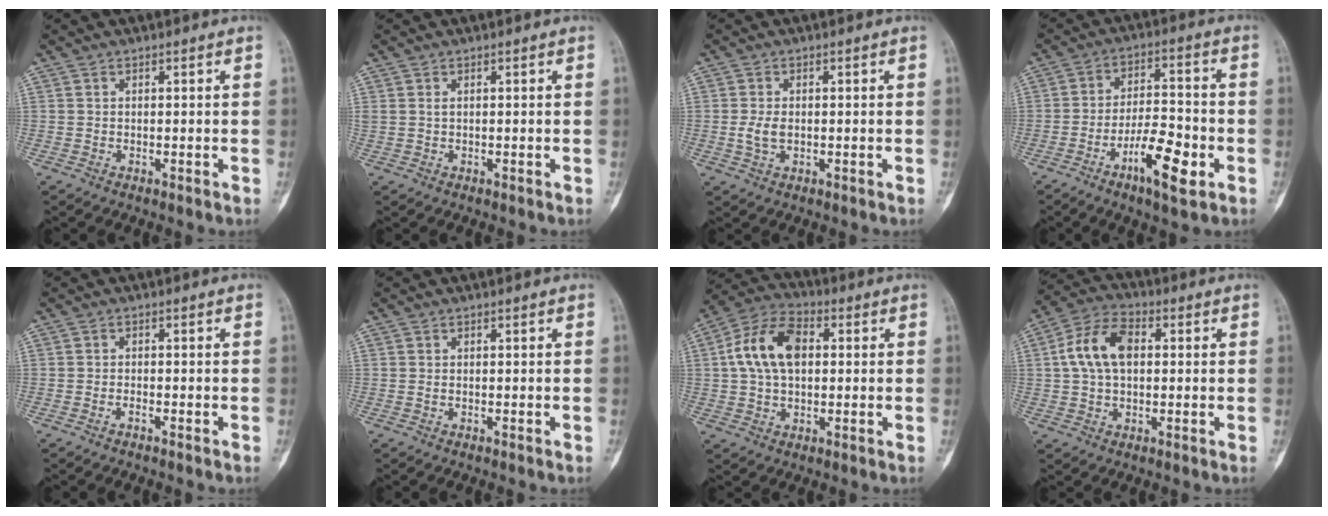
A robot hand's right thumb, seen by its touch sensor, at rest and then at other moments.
{"total": 0.7, "force": [0.4, 0.3, 0.5], "torque": [-0.013, 0.004, 0.011]}
{"total": 3.1, "force": [-0.2, 1.9, 2.4], "torque": [-0.054, -0.001, -0.004]}
{"total": 11.1, "force": [-4.8, 3.5, 9.4], "torque": [-0.156, 0.024, -0.079]}
{"total": 0.8, "force": [-0.6, 0.2, 0.4], "torque": [-0.012, 0.006, -0.010]}
{"total": 0.0}
{"total": 12.3, "force": [1.7, 7.8, 9.3], "torque": [-0.170, 0.025, 0.024]}
{"total": 10.4, "force": [1.4, 6.6, 7.9], "torque": [-0.152, 0.024, 0.022]}